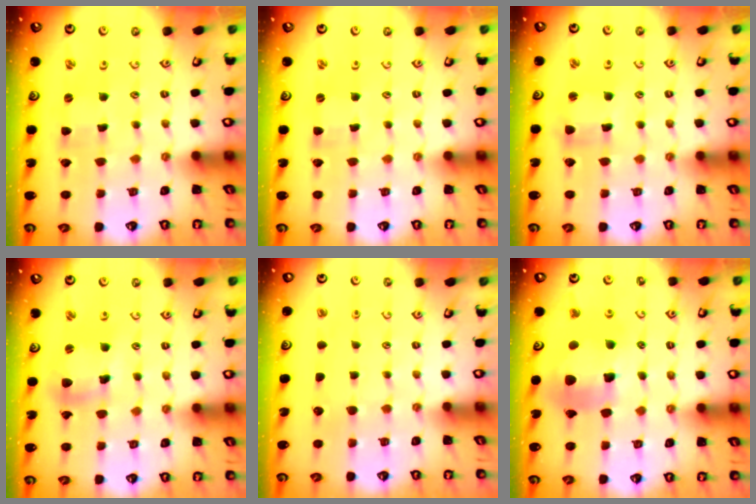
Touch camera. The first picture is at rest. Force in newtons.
{"total": 0.0}
{"total": 2.9, "press": 2.9, "slide": 0.3}
{"total": 8.6, "press": 8.5, "slide": 1.3}
{"total": 0.0}
{"total": 12.5, "press": 12.5, "slide": 1.4}